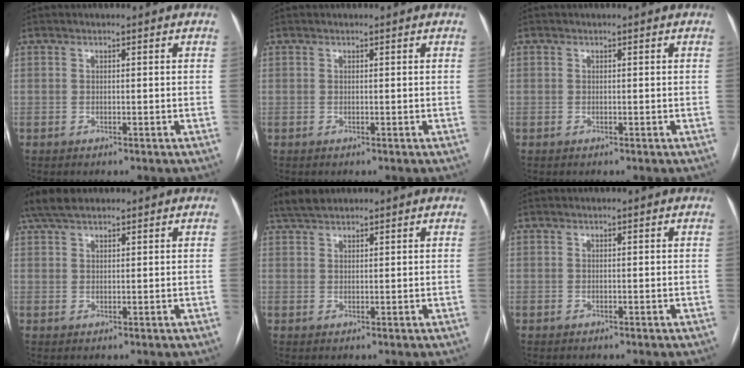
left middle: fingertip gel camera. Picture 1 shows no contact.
{"total": 0.0}
{"total": 0.0}
{"total": 5.5, "force": [4.3, 1.8, 2.8], "torque": [-0.066, 0.027, 0.087]}
{"total": 3.7, "force": [3.2, 1.0, 1.5], "torque": [-0.038, 0.018, 0.064]}
{"total": 0.0}